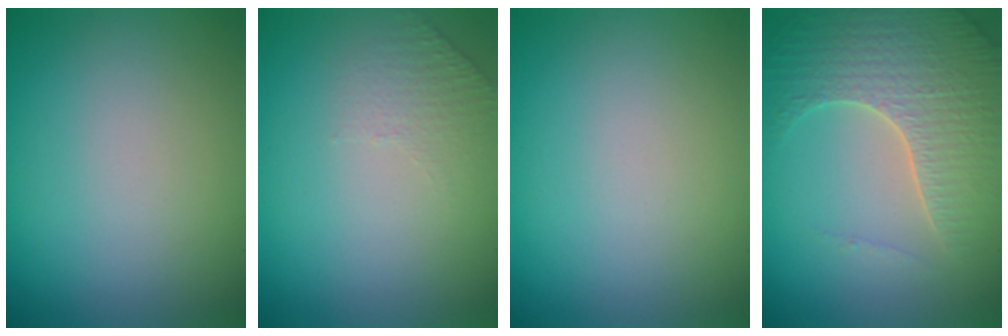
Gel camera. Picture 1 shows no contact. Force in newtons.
{"total": 1.2, "press": 0.7, "slide": 0.9}
{"total": 0.0}
{"total": 5.0, "press": 4.4, "slide": 2.3}